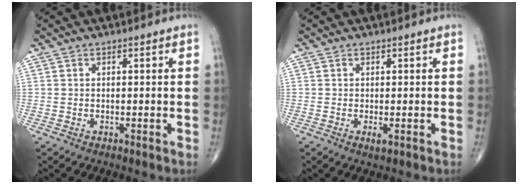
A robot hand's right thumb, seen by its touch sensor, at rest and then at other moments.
{"total": 1.2, "force": [-0.3, 0.4, 1.1], "torque": [-0.020, -0.005, -0.004]}